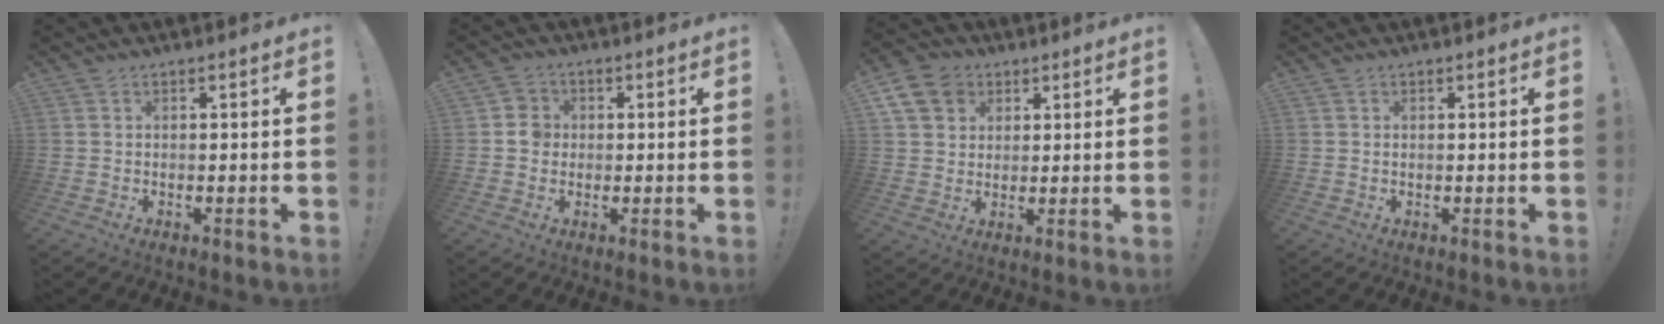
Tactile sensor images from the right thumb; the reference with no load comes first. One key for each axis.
{"total": 4.8, "fx": -0.4, "fy": 4.5, "fz": 1.5, "tx": -0.011, "ty": 0.010, "tz": -0.009}
{"total": 9.9, "fx": 4.2, "fy": 8.1, "fz": 3.9, "tx": -0.071, "ty": -0.018, "tz": 0.087}
{"total": 0.0}